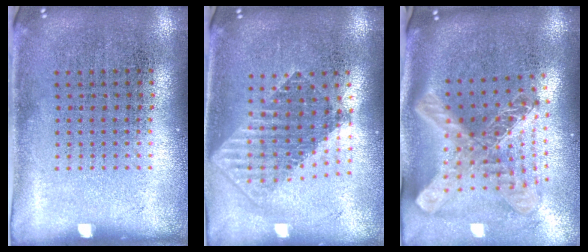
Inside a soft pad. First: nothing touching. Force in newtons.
{"total": 1.8, "press": 1.5, "slide": 1.0}
{"total": 2.9, "press": 2.1, "slide": 2.0}